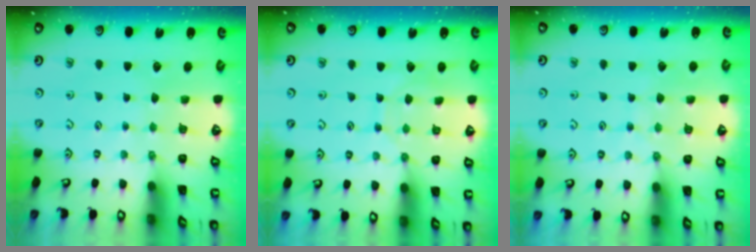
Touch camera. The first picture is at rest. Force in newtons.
{"total": 4.8, "press": 4.8, "slide": 0.2}
{"total": 5.4, "press": 5.4, "slide": 0.6}